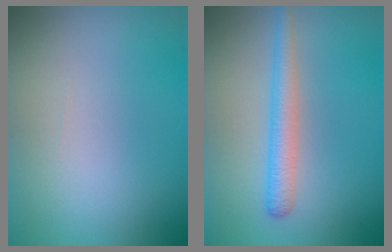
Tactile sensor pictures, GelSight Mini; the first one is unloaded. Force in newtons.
{"total": 2.9, "press": 2.9, "slide": 0.1}